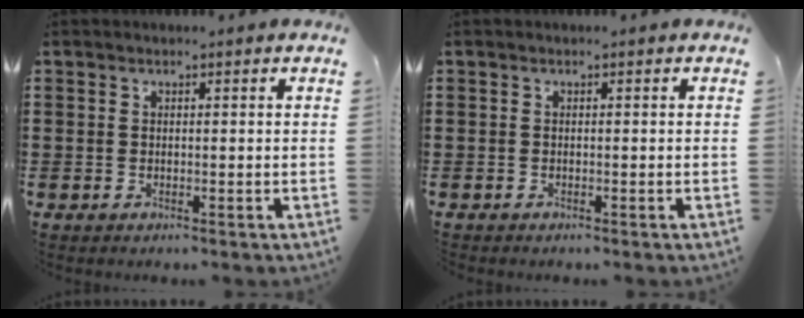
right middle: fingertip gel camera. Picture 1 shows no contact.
{"total": 0.0}